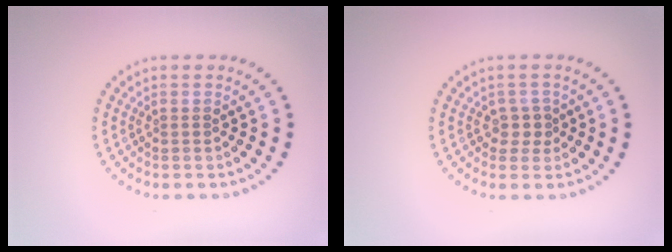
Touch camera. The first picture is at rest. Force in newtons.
{"total": 1.6, "press": 1.3, "slide": 0.9}